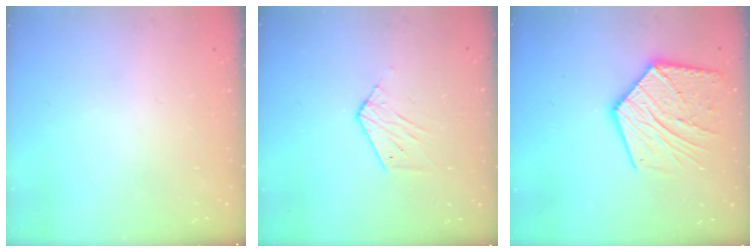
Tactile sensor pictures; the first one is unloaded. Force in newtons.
{"total": 4.5, "press": 4.5, "slide": 0.3}
{"total": 19.3, "press": 19.3, "slide": 1.1}